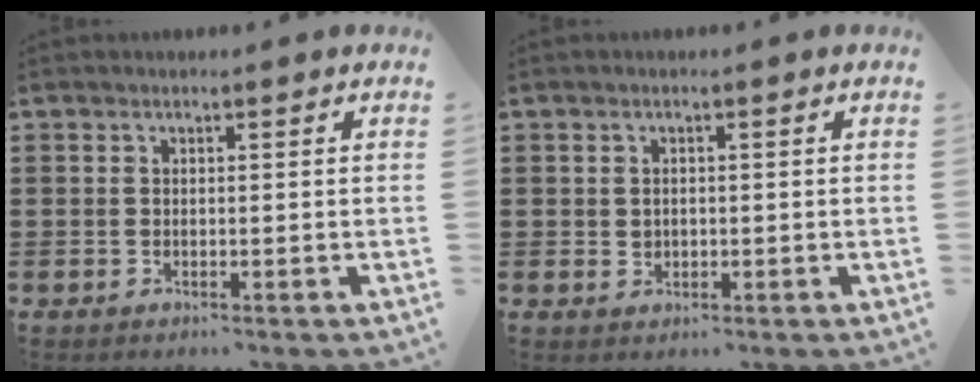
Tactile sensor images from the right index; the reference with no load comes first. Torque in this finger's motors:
{"motor_torque": [-1.01, 1.13, 0.00, 0.02]}